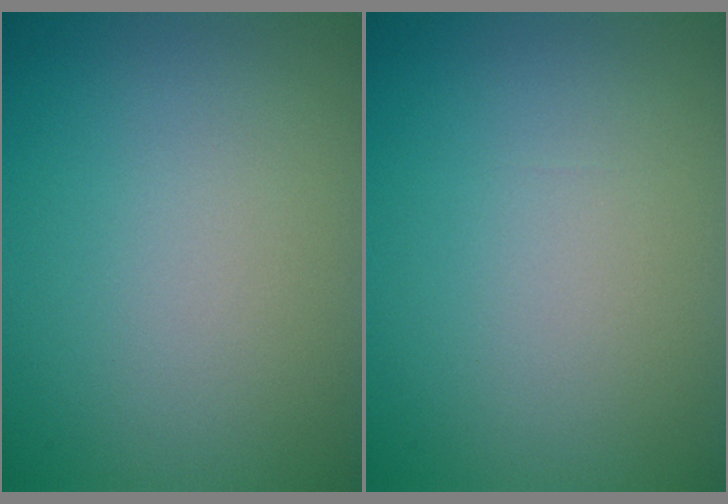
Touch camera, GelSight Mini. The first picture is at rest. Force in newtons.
{"total": 0.0}